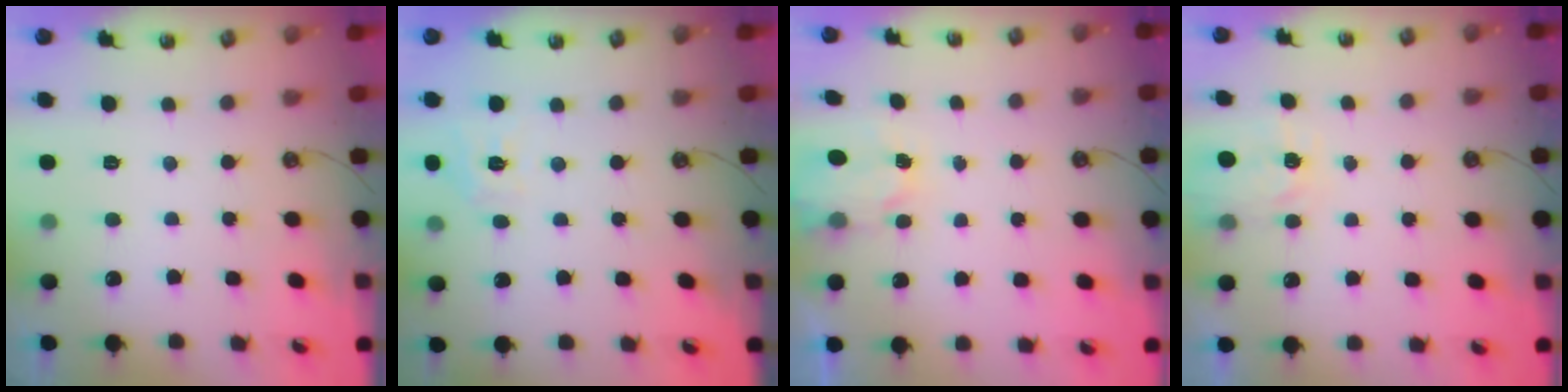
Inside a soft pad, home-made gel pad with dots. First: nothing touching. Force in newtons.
{"total": 7.4, "press": 7.3, "slide": 0.7}
{"total": 2.3, "press": 2.3, "slide": 0.2}
{"total": 5.3, "press": 5.2, "slide": 0.4}